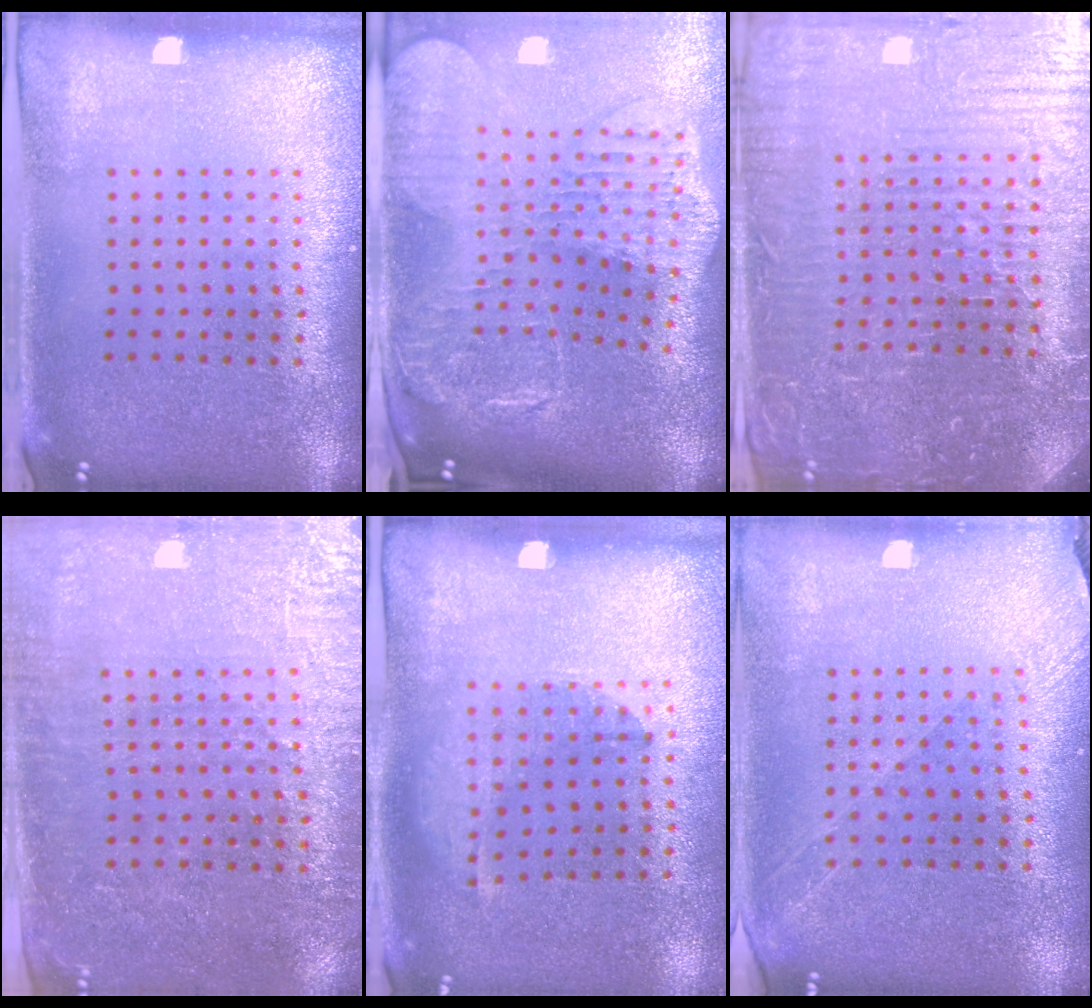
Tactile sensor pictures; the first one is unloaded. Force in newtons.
{"total": 3.4, "press": 2.7, "slide": 2.0}
{"total": 5.7, "press": 5.3, "slide": 2.2}
{"total": 3.0, "press": 2.8, "slide": 1.1}
{"total": 1.3, "press": 0.9, "slide": 1.0}
{"total": 1.3, "press": 1.2, "slide": 0.5}